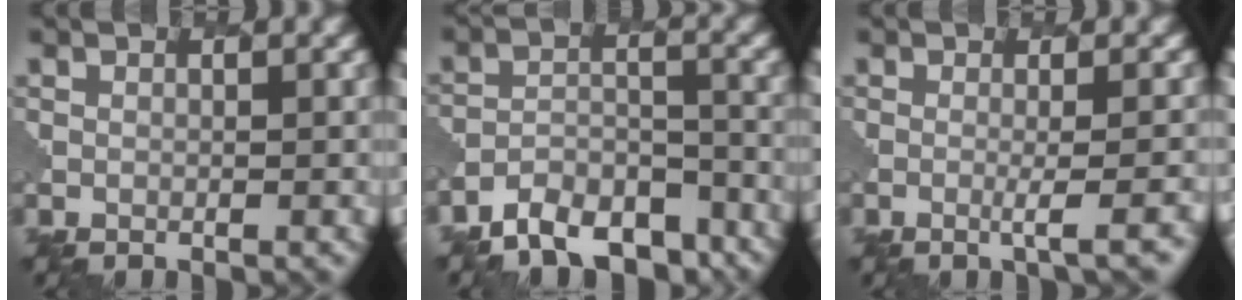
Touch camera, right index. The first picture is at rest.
{"total": 7.8, "force": [-6.5, 3.4, 2.7], "torque": [-0.042, -0.008, -0.104]}
{"total": 2.6, "force": [-0.6, 0.4, 2.5], "torque": [-0.026, 0.006, -0.020]}